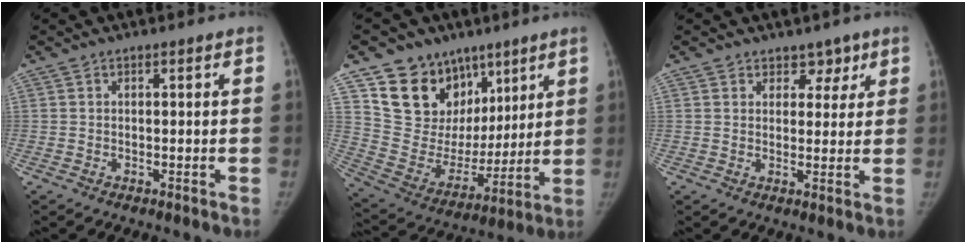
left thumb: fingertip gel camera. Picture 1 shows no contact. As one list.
[{"total": 18.9, "force": [10.6, 14.1, 6.9], "torque": [-0.069, -0.038, 0.201]}, {"total": 3.8, "force": [2.5, 2.7, 0.7], "torque": [0.022, -0.012, 0.031]}]